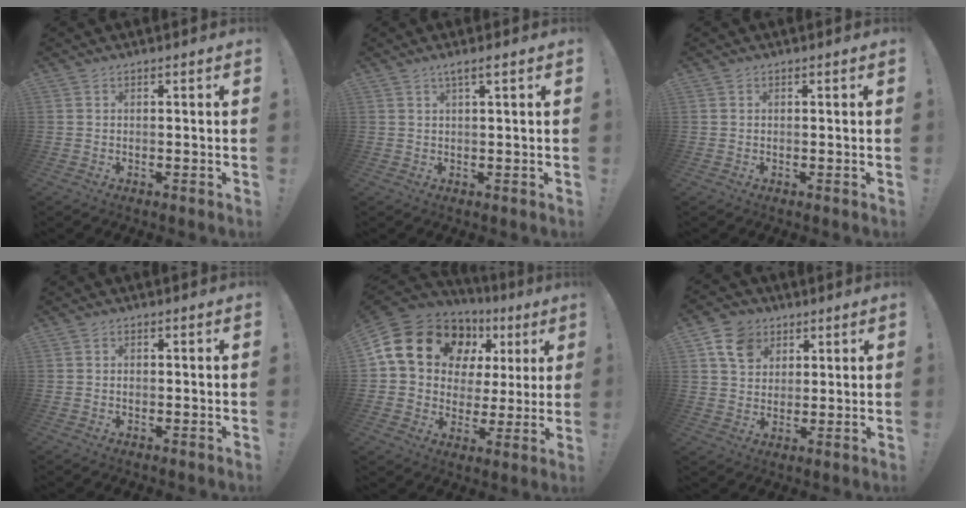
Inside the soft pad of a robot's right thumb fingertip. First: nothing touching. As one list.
[{"total": 2.1, "force": [0.9, 0.0, 1.9], "torque": [-0.036, 0.001, 0.014]}, {"total": 0.0}, {"total": 0.6, "force": [-0.3, 0.5, 0.2], "torque": [0.004, -0.001, -0.008]}, {"total": 18.6, "force": [9.3, 12.6, 10.0], "torque": [-0.162, -0.044, 0.187]}, {"total": 9.6, "force": [4.7, 7.4, 3.8], "torque": [-0.063, -0.016, 0.095]}]